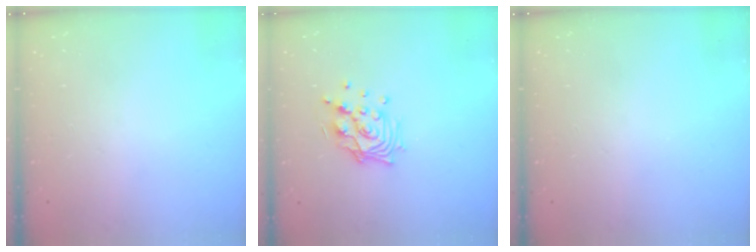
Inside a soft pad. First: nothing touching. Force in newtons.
{"total": 12.6, "press": 12.5, "slide": 1.7}
{"total": 0.0}